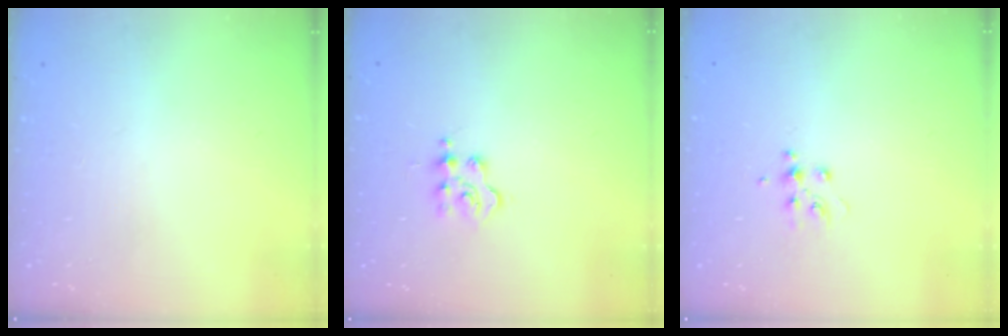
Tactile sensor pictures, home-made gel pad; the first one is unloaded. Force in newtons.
{"total": 2.7, "press": 2.7, "slide": 0.3}
{"total": 5.5, "press": 5.5, "slide": 0.6}